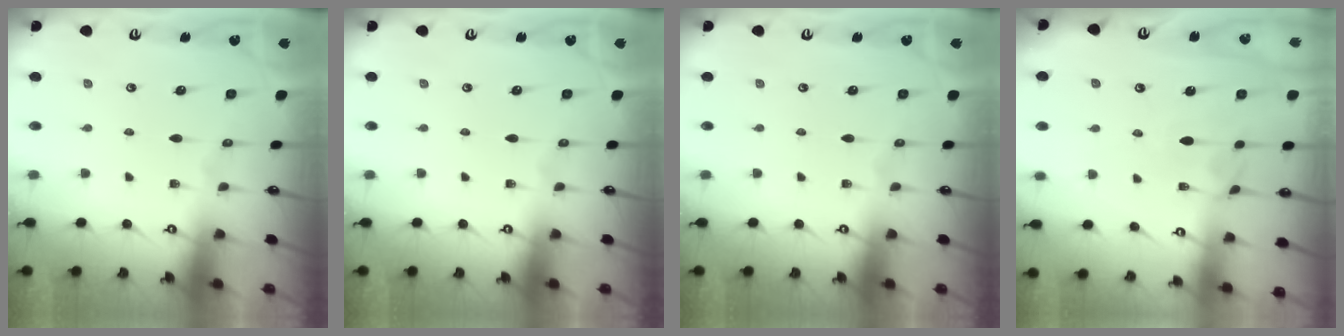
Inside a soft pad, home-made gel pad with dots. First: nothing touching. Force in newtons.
{"total": 0.0}
{"total": 0.0}
{"total": 3.6, "press": 3.6, "slide": 0.2}